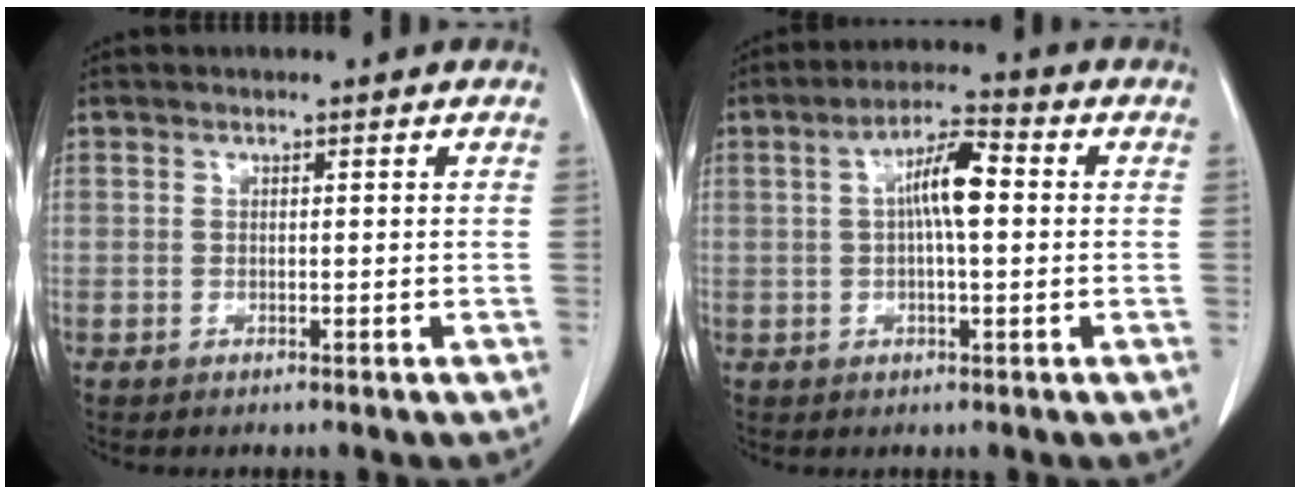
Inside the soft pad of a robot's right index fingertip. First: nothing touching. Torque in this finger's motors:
{"motor_torque": [1.23, 0.04, 0.59, 0.13]}